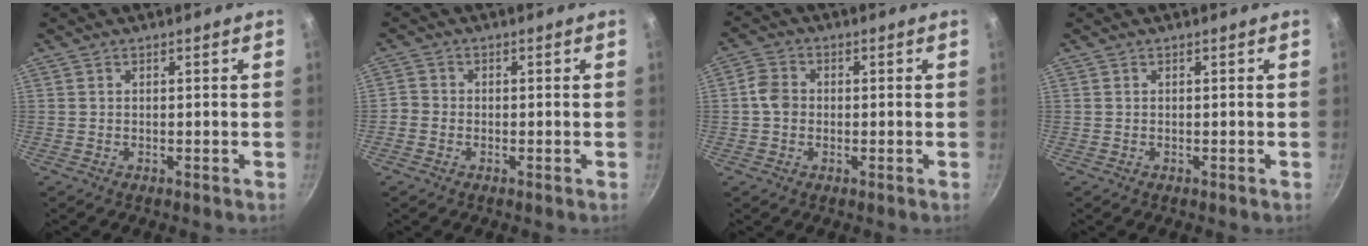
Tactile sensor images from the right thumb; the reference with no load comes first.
{"total": 2.2, "force": [-1.1, 1.8, 0.6], "torque": [-0.005, 0.012, -0.026]}
{"total": 4.1, "force": [-0.3, 3.5, 2.2], "torque": [-0.034, 0.012, -0.015]}
{"total": 0.0}